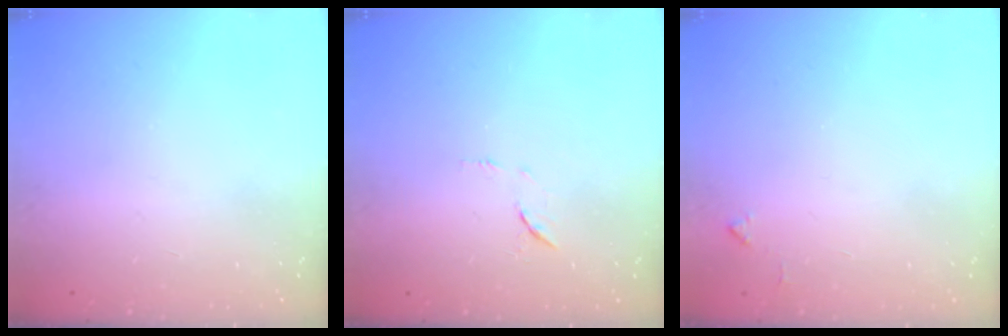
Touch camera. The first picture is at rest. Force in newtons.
{"total": 6.4, "press": 6.4, "slide": 0.6}
{"total": 3.7, "press": 3.7, "slide": 0.5}